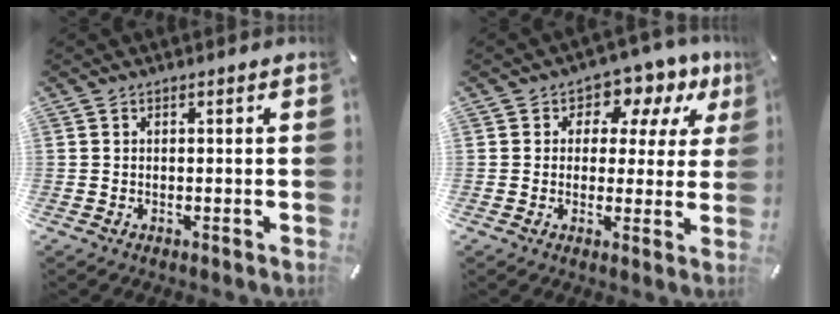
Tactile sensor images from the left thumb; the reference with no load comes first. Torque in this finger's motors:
{"motor_torque": [0.46, 0.17, 0.38, 0.36, 0.01]}